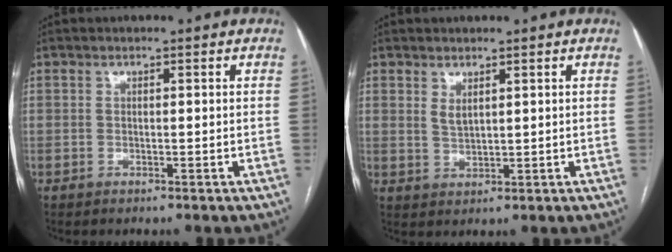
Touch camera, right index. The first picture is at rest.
{"total": 2.0, "force": [1.2, 0.8, 1.3], "torque": [-0.028, -0.004, 0.030]}